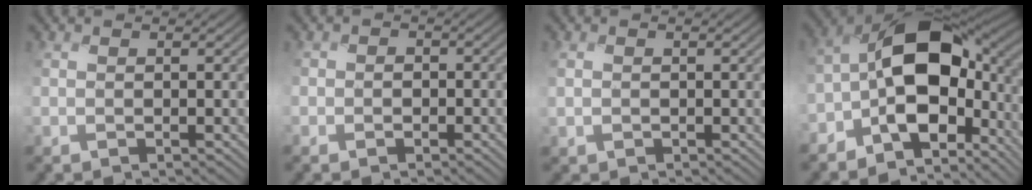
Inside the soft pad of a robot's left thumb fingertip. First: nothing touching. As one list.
[{"total": 2.2, "force": [-1.0, 1.9, 0.2], "torque": [-0.005, -0.003, -0.028]}, {"total": 1.2, "force": [-0.3, 1.0, 0.6], "torque": [-0.023, -0.003, -0.005]}, {"total": 14.2, "force": [-4.0, 8.8, 10.4], "torque": [-0.169, -0.005, -0.083]}]